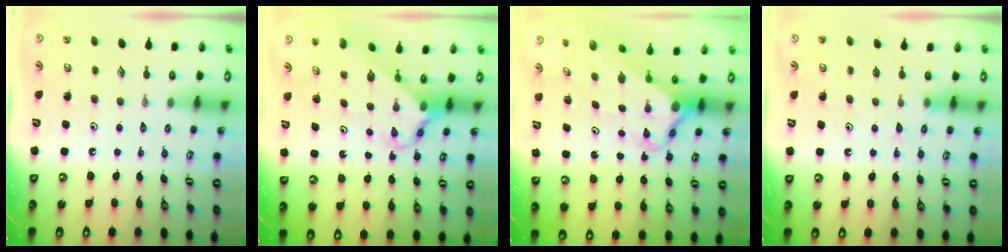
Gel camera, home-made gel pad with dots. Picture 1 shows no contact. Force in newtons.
{"total": 2.7, "press": 2.7, "slide": 0.2}
{"total": 3.8, "press": 3.8, "slide": 0.3}
{"total": 5.6, "press": 5.6, "slide": 0.6}